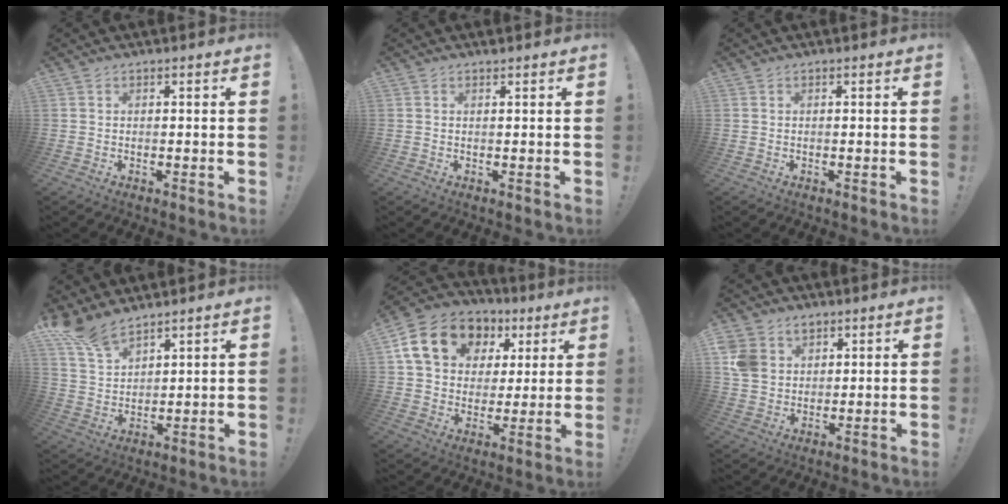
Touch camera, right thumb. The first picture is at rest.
{"total": 0.7, "force": [0.6, -0.2, 0.2], "torque": [-0.004, -0.002, 0.012]}
{"total": 0.0}
{"total": 9.6, "force": [8.2, 3.8, 3.3], "torque": [-0.069, -0.053, 0.158]}
{"total": 18.6, "force": [7.7, 14.0, 9.5], "torque": [-0.151, -0.018, 0.155]}
{"total": 8.9, "force": [4.1, 7.2, 3.2], "torque": [-0.062, -0.013, 0.085]}